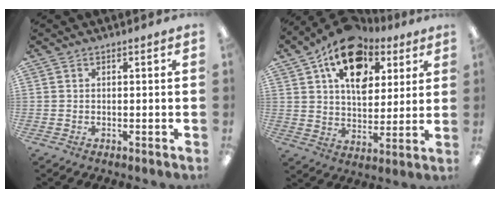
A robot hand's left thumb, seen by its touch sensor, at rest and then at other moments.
{"total": 16.4, "force": [9.1, 10.5, 8.8], "torque": [-0.138, -0.041, 0.163]}